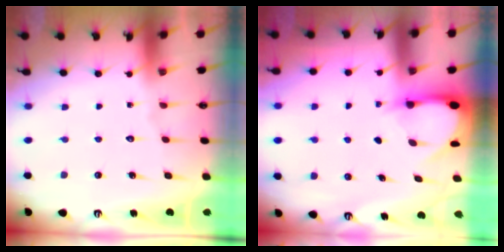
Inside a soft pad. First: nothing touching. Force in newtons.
{"total": 3.1, "press": 3.1, "slide": 0.3}